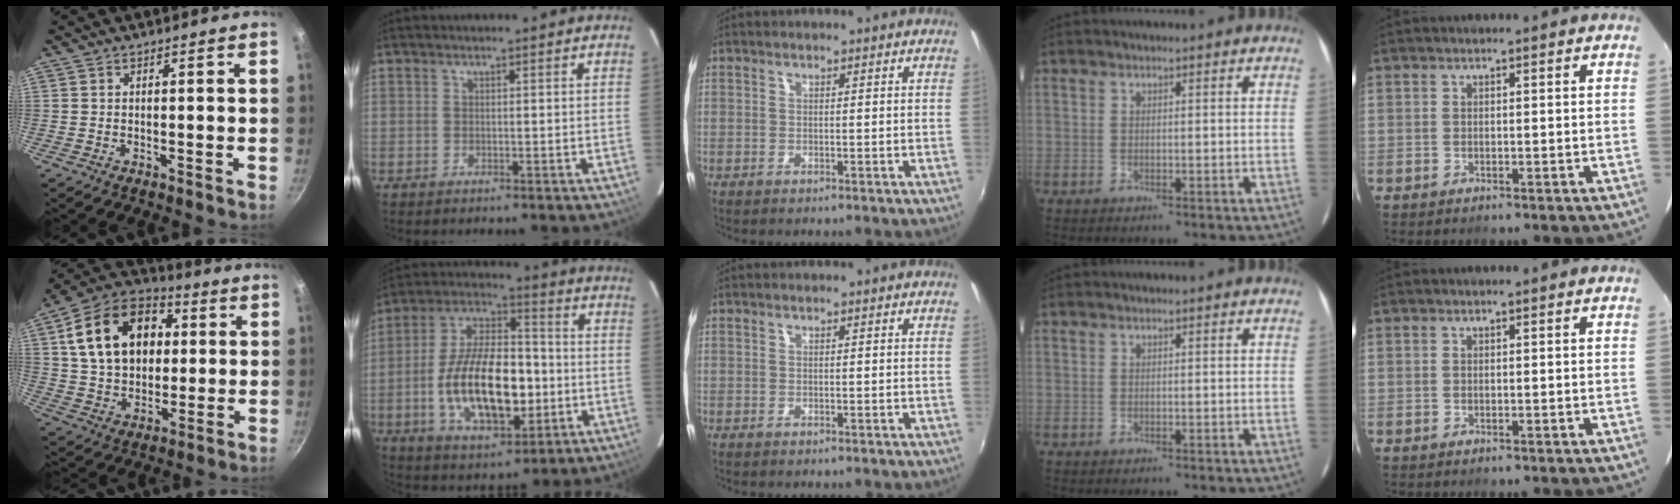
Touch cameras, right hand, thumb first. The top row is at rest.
{"thumb": {"total": 20.4, "force": [4.6, 14.5, 13.6], "torque": [-0.203, 0.019, 0.070]}, "index": {"total": 20.2, "force": [-3.8, 9.8, 17.3], "torque": [-0.337, 0.006, -0.056]}}